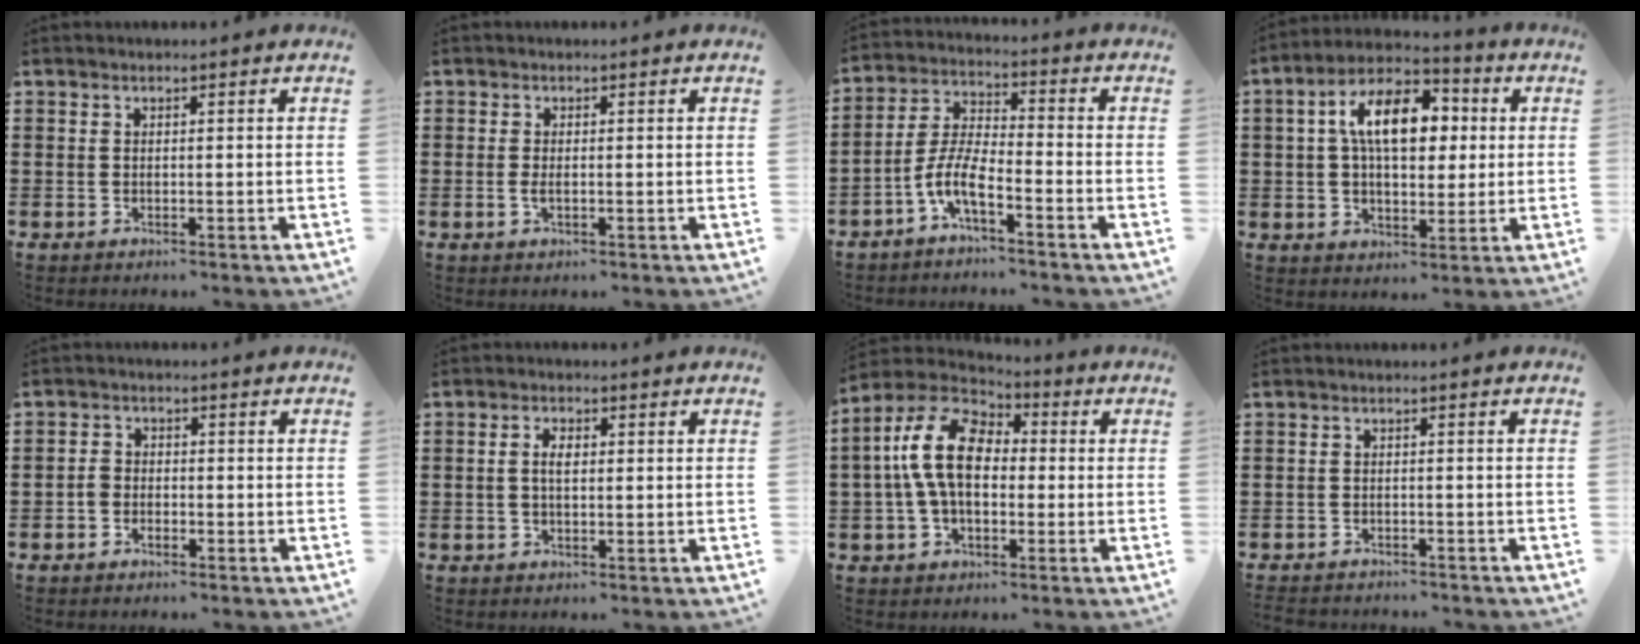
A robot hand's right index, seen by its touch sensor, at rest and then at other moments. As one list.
[{"total": 1.2, "force": [-0.1, 0.4, 1.1], "torque": [-0.021, -0.001, -0.003]}, {"total": 6.4, "force": [-3.9, 1.5, 4.8], "torque": [-0.124, -0.010, -0.082]}, {"total": 11.7, "force": [3.0, 6.5, 9.2], "torque": [-0.180, 0.013, 0.049]}, {"total": 2.0, "force": [-0.9, 1.5, 0.9], "torque": [-0.027, 0.000, -0.021]}, {"total": 2.5, "force": [0.2, 1.2, 2.2], "torque": [-0.043, 0.007, 0.002]}, {"total": 12.0, "force": [1.3, 7.5, 9.4], "torque": [-0.228, 0.006, 0.017]}, {"total": 1.4, "force": [-1.4, 0.2, 0.0], "torque": [-0.005, 0.001, -0.032]}]